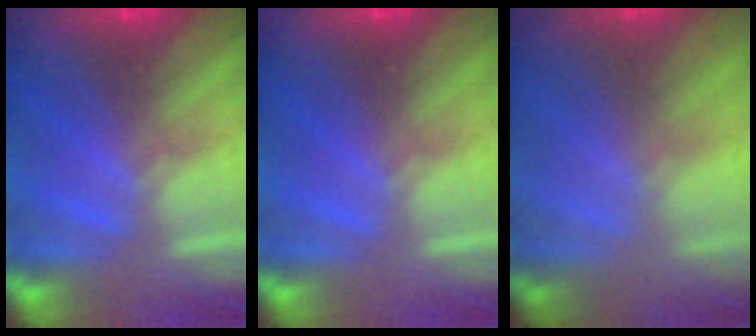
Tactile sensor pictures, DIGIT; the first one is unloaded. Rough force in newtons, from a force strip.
{"total": 0.0}
{"total": 1.6}